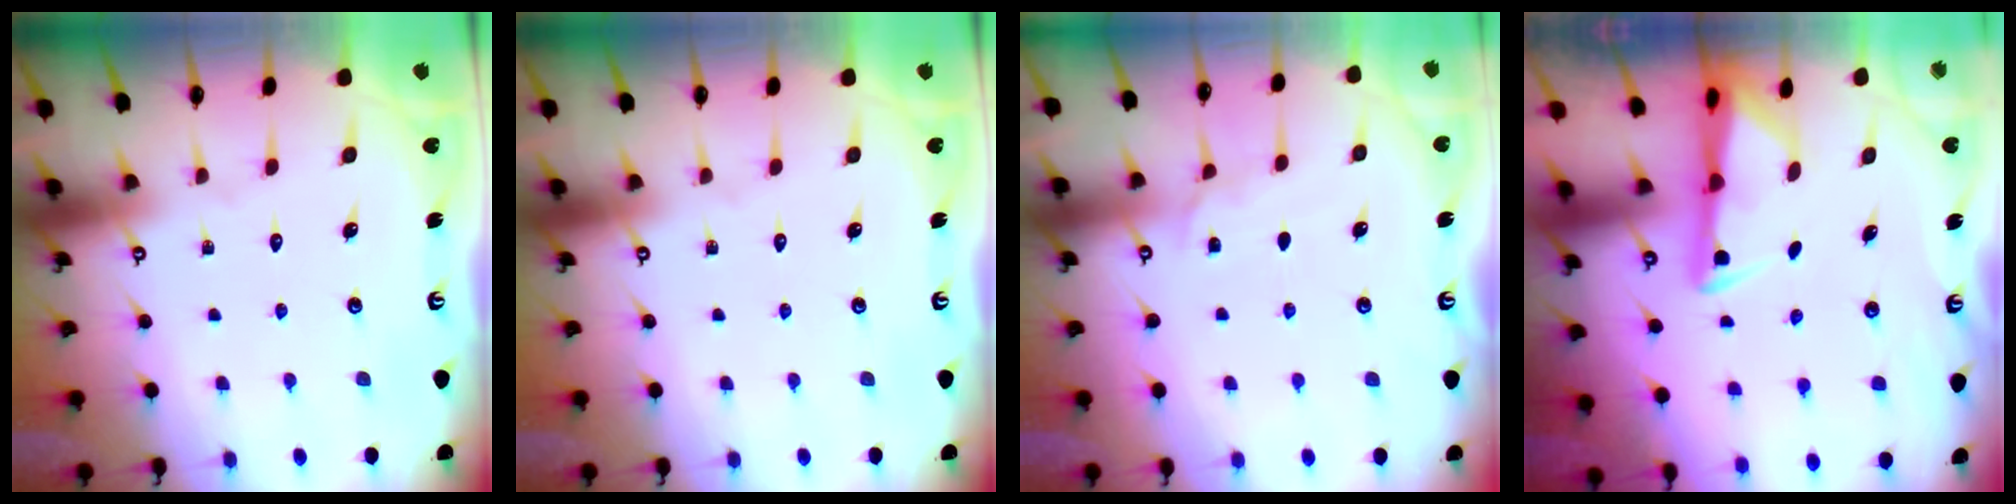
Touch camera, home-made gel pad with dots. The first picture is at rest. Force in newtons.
{"total": 0.0}
{"total": 6.1, "press": 6.1, "slide": 0.5}
{"total": 2.9, "press": 2.9, "slide": 0.6}